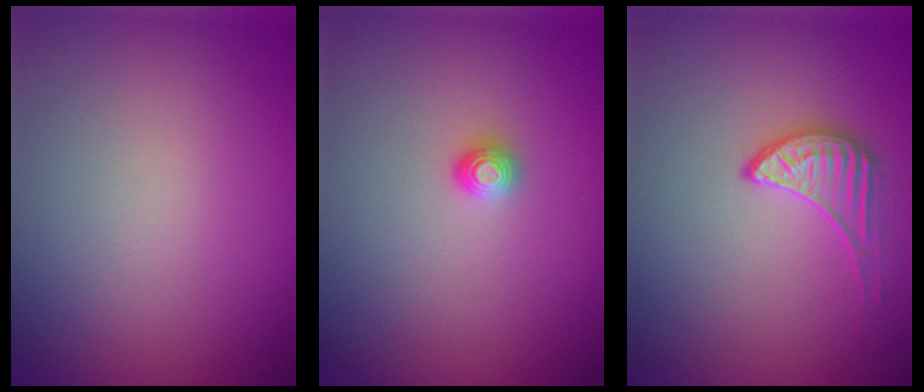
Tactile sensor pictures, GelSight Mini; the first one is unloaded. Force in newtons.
{"total": 1.0, "press": 1.0, "slide": 0.1}
{"total": 2.3, "press": 1.7, "slide": 1.5}